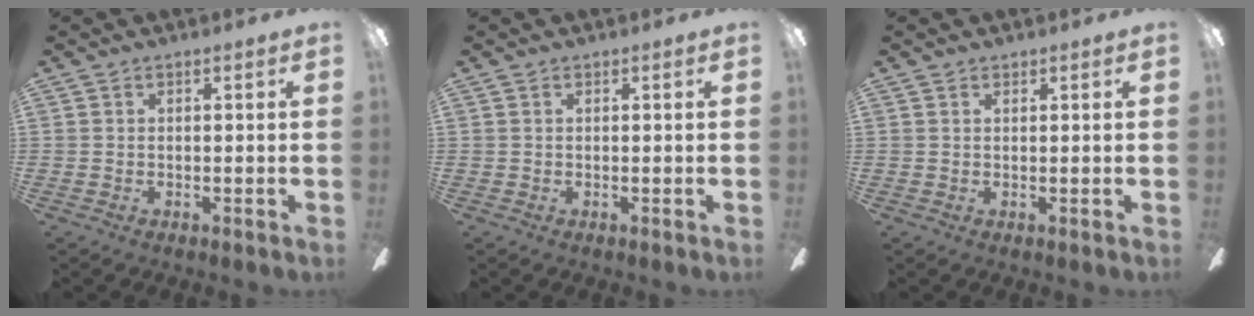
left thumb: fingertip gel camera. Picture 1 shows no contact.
{"total": 0.0}
{"total": 0.6, "force": [0.6, 0.2, 0.1], "torque": [-0.003, 0.000, 0.011]}